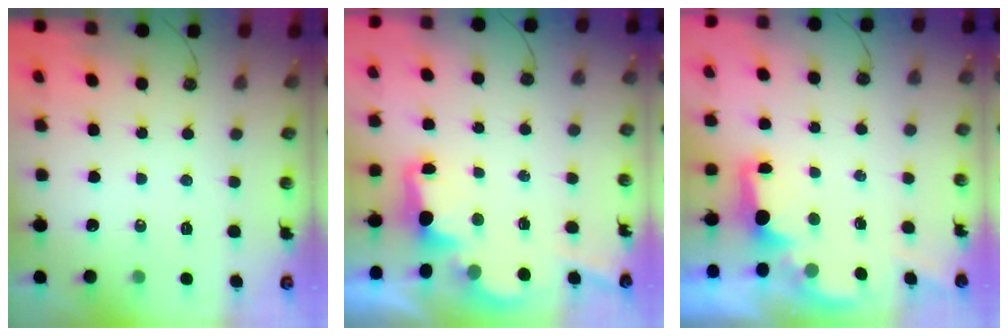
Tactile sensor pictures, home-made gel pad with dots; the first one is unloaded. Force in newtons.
{"total": 2.6, "press": 2.4, "slide": 0.8}
{"total": 1.9, "press": 1.7, "slide": 0.7}